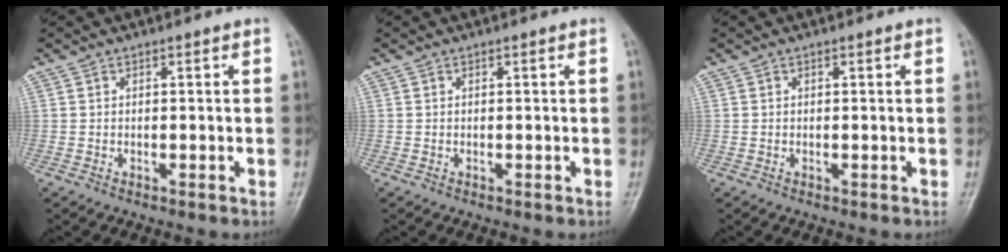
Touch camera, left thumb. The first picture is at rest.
{"total": 0.0}
{"total": 0.0}